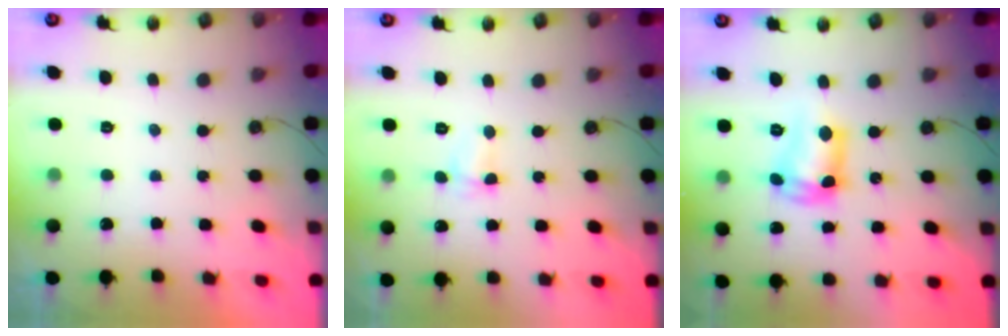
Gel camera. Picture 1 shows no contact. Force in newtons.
{"total": 3.1, "press": 2.9, "slide": 1.0}
{"total": 11.7, "press": 11.7, "slide": 0.9}